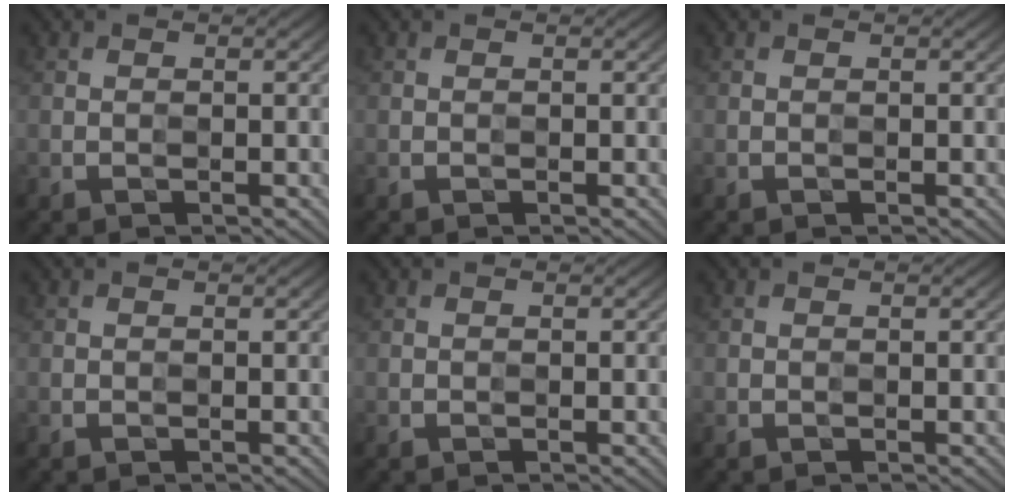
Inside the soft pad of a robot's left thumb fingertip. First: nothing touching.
{"total": 0.0}
{"total": 0.0}
{"total": 0.0}
{"total": 0.0}
{"total": 0.0}